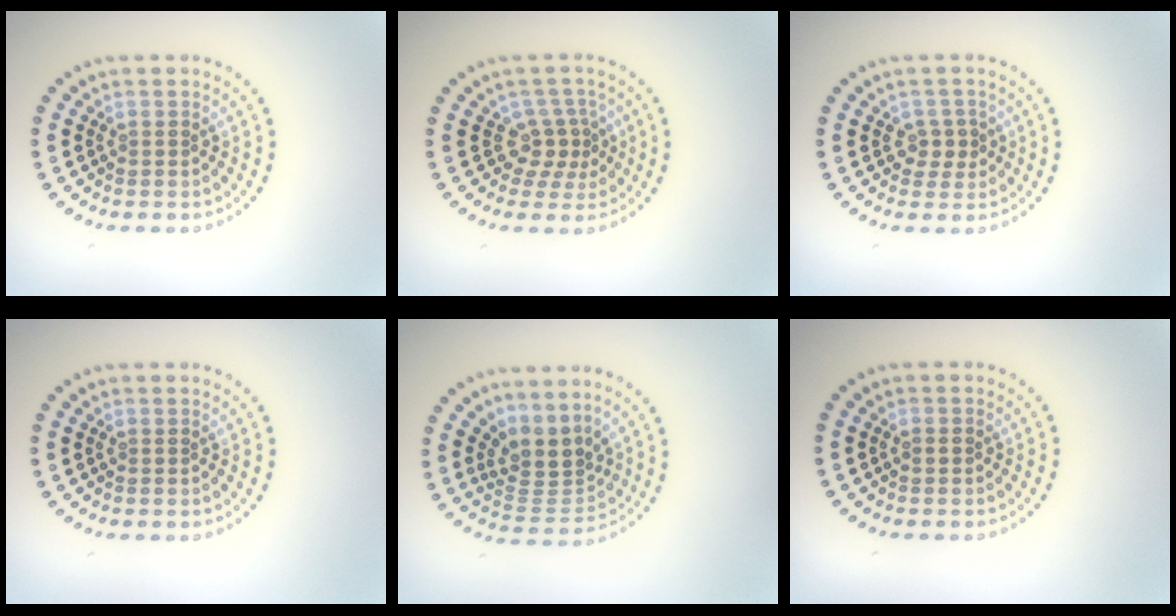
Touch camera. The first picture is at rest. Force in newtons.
{"total": 2.4, "press": 1.7, "slide": 1.8}
{"total": 1.9, "press": 1.8, "slide": 0.7}
{"total": 0.0}
{"total": 3.4, "press": 2.5, "slide": 2.4}
{"total": 0.7, "press": 0.7, "slide": 0.1}